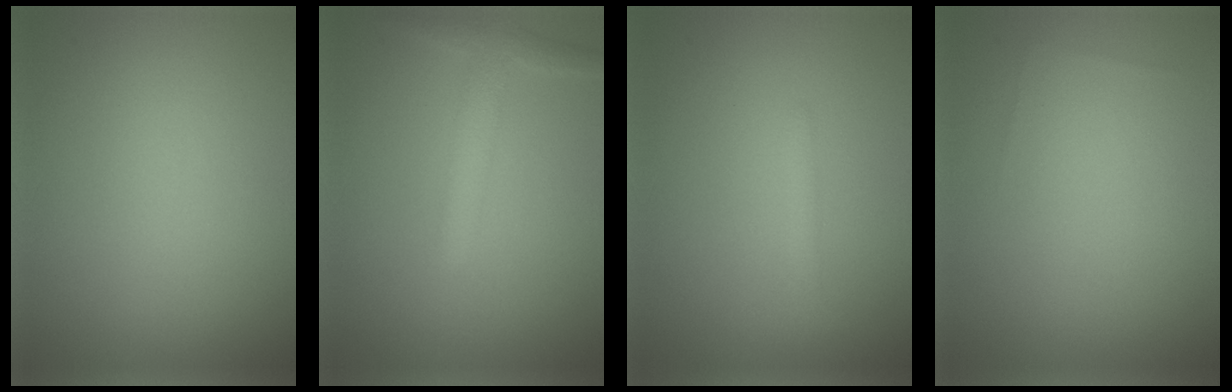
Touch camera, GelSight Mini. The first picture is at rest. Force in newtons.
{"total": 2.6, "press": 2.6, "slide": 0.2}
{"total": 1.3, "press": 1.3, "slide": 0.1}
{"total": 0.0}